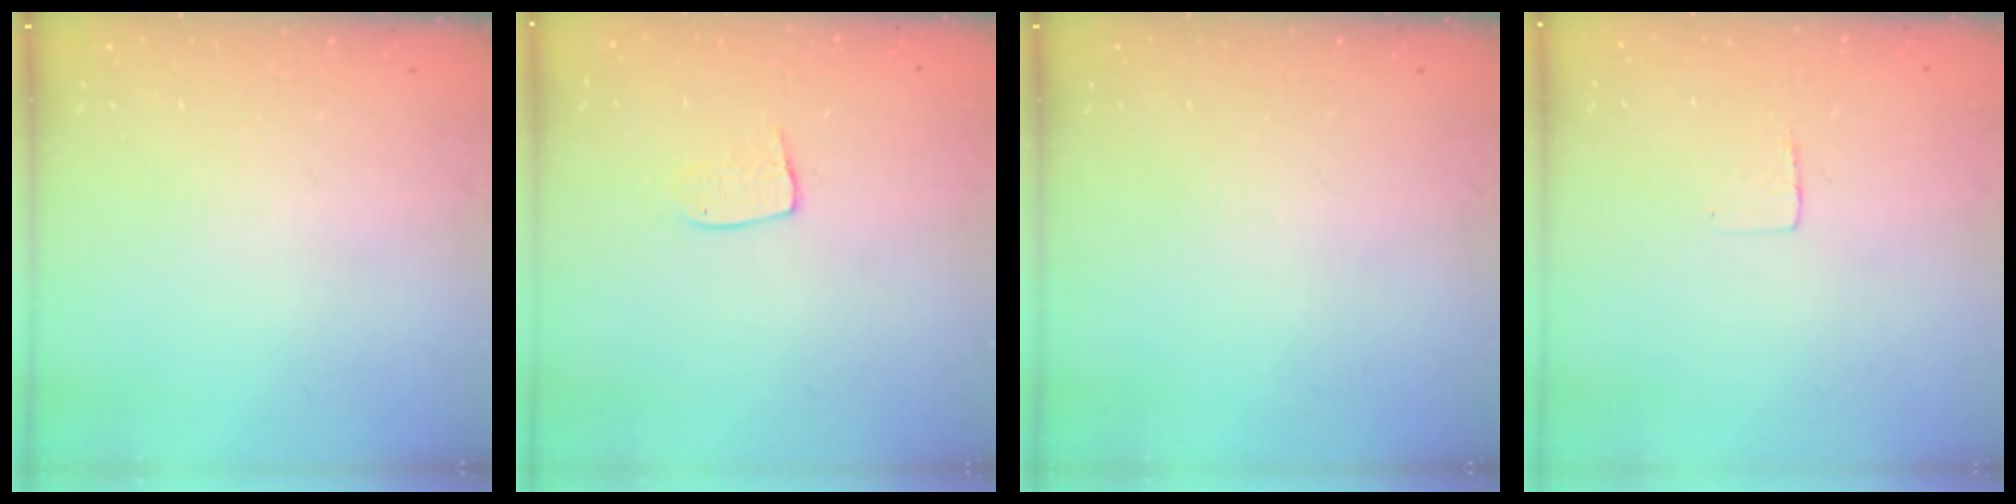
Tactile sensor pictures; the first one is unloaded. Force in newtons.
{"total": 5.9, "press": 5.9, "slide": 0.4}
{"total": 0.0}
{"total": 3.0, "press": 3.0, "slide": 0.2}